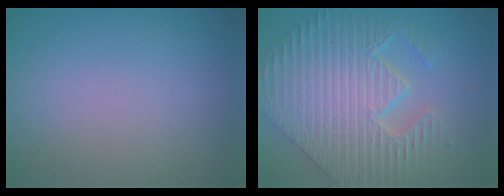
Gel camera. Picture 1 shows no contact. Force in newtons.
{"total": 7.0, "press": 5.8, "slide": 3.9}